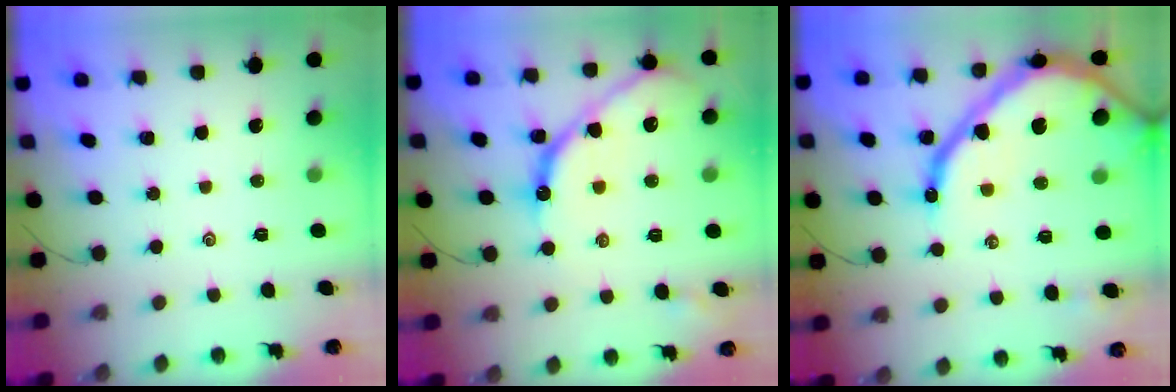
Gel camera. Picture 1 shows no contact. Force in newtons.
{"total": 13.4, "press": 13.3, "slide": 1.1}
{"total": 21.7, "press": 21.6, "slide": 1.9}